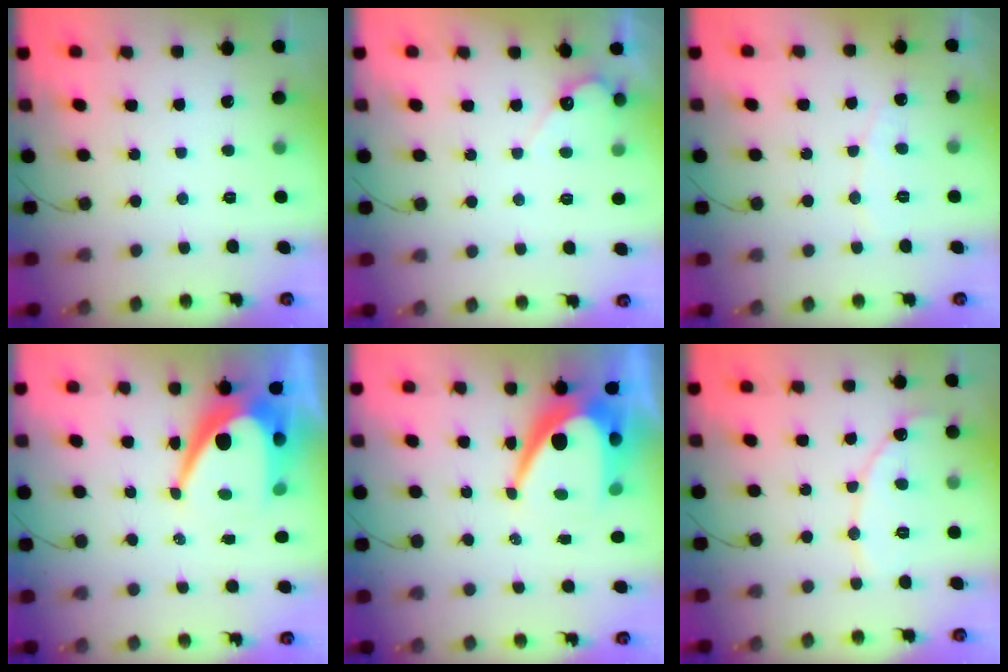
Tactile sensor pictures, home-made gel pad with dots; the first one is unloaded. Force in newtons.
{"total": 4.4, "press": 4.4, "slide": 0.3}
{"total": 6.0, "press": 5.9, "slide": 0.5}
{"total": 13.6, "press": 13.5, "slide": 1.2}
{"total": 13.6, "press": 13.5, "slide": 1.2}
{"total": 9.7, "press": 9.7, "slide": 0.7}